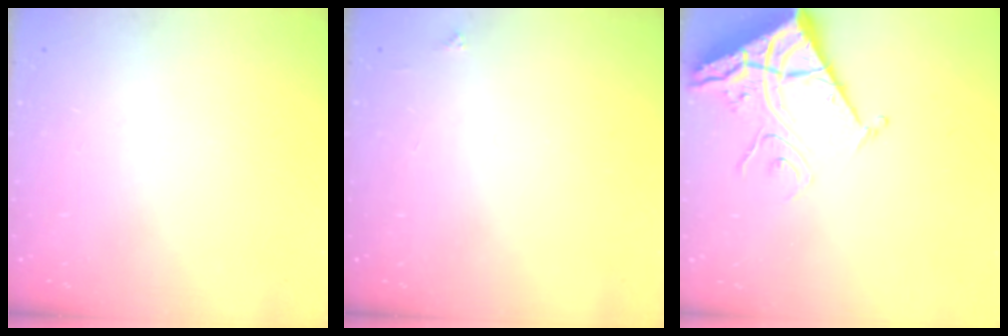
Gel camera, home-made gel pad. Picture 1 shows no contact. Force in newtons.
{"total": 2.0, "press": 2.0, "slide": 0.3}
{"total": 11.3, "press": 11.3, "slide": 1.4}